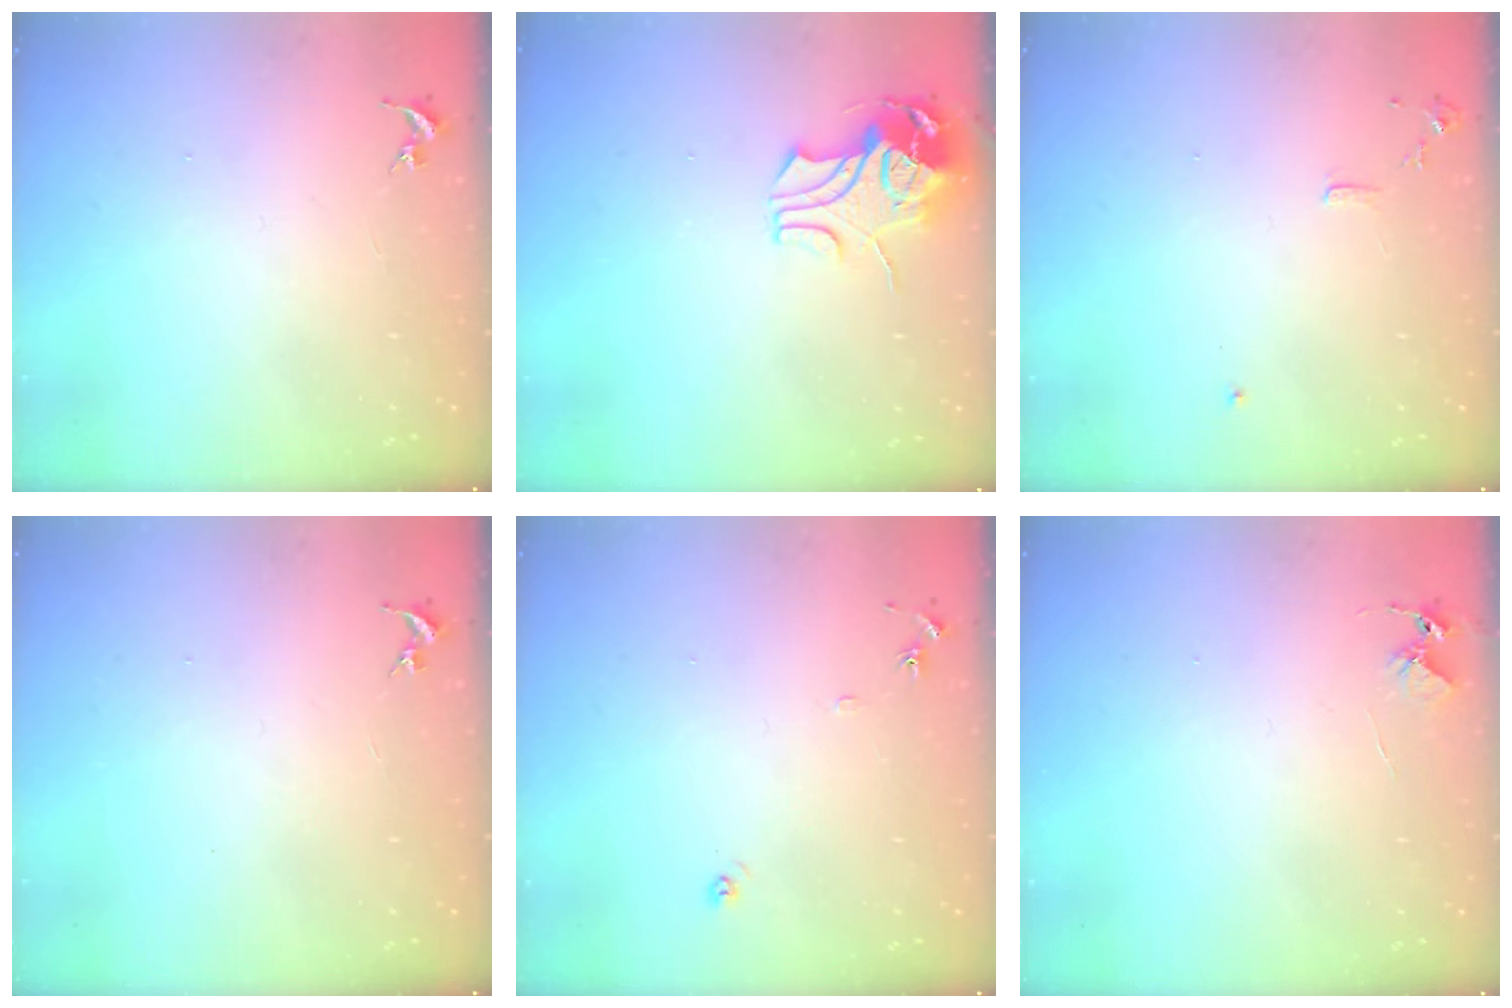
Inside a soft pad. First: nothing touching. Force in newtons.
{"total": 9.2, "press": 9.1, "slide": 1.2}
{"total": 6.0, "press": 6.0, "slide": 0.7}
{"total": 0.0}
{"total": 5.8, "press": 5.8, "slide": 0.6}
{"total": 4.9, "press": 4.9, "slide": 0.3}